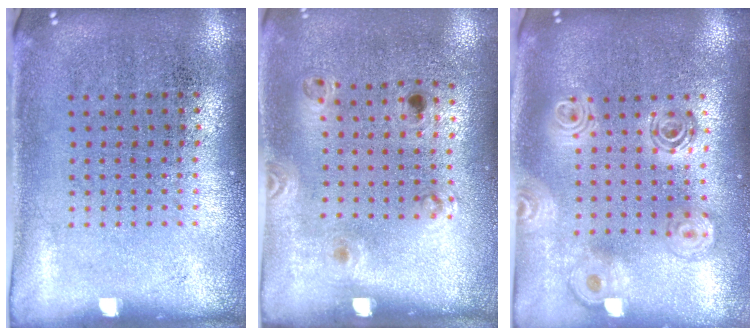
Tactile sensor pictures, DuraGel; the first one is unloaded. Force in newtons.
{"total": 1.2, "press": 0.7, "slide": 1.0}
{"total": 2.1, "press": 1.7, "slide": 1.2}